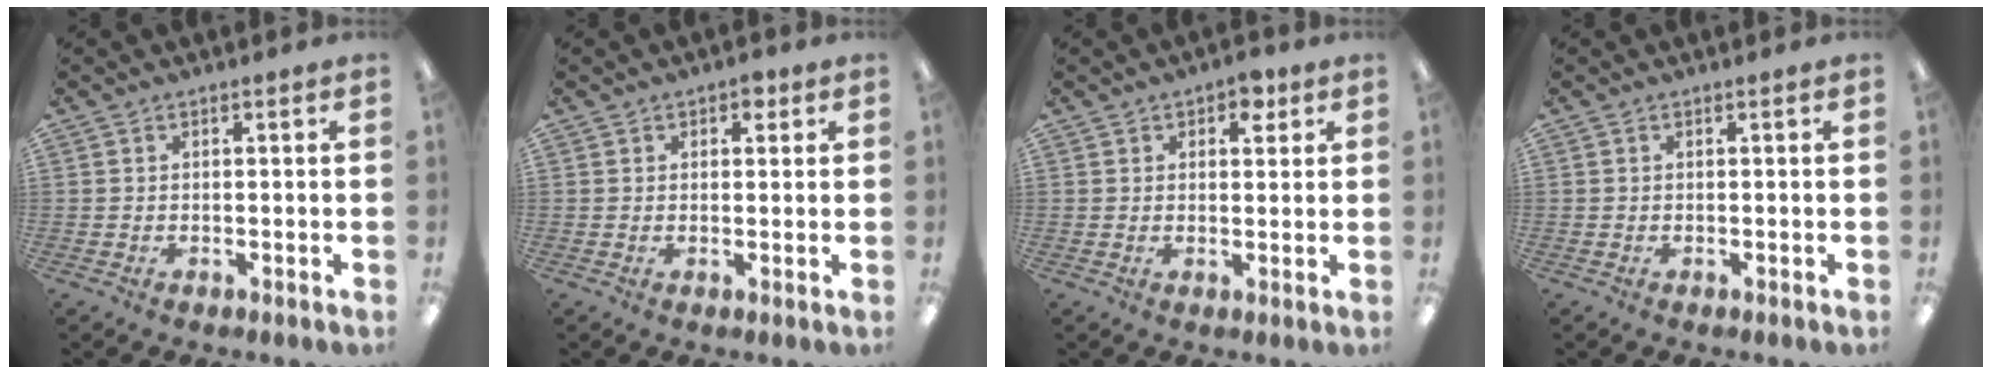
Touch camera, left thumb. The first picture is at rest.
{"total": 2.3, "force": [1.3, 1.7, 0.9], "torque": [-0.004, -0.002, 0.018]}
{"total": 4.1, "force": [2.3, 2.6, 2.1], "torque": [-0.014, -0.005, 0.035]}
{"total": 0.0}